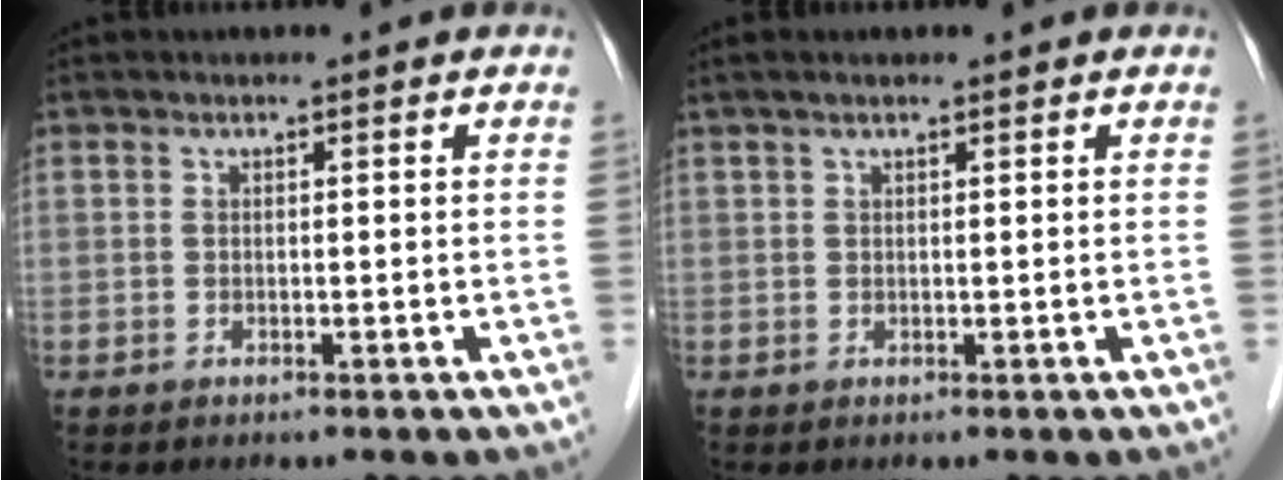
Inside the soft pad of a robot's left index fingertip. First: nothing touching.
{"total": 1.3, "force": [1.0, 0.1, 0.8], "torque": [-0.017, 0.015, 0.019]}